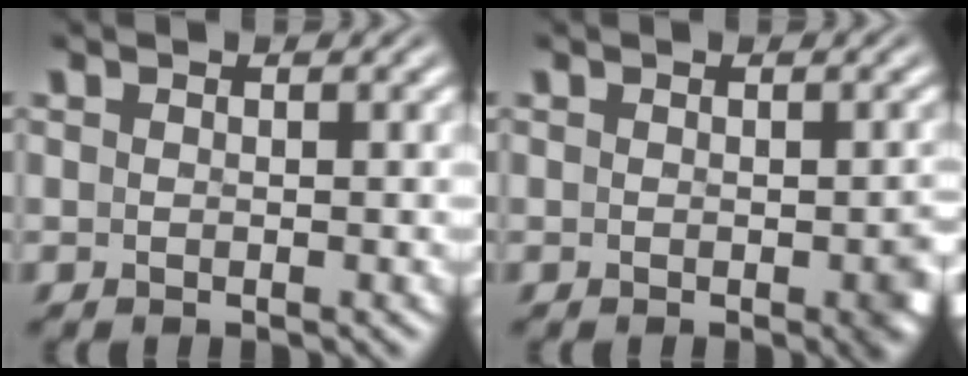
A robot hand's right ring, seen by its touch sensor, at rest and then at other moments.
{"total": 1.9, "force": [-0.6, 0.9, 1.6], "torque": [-0.011, -0.005, -0.010]}